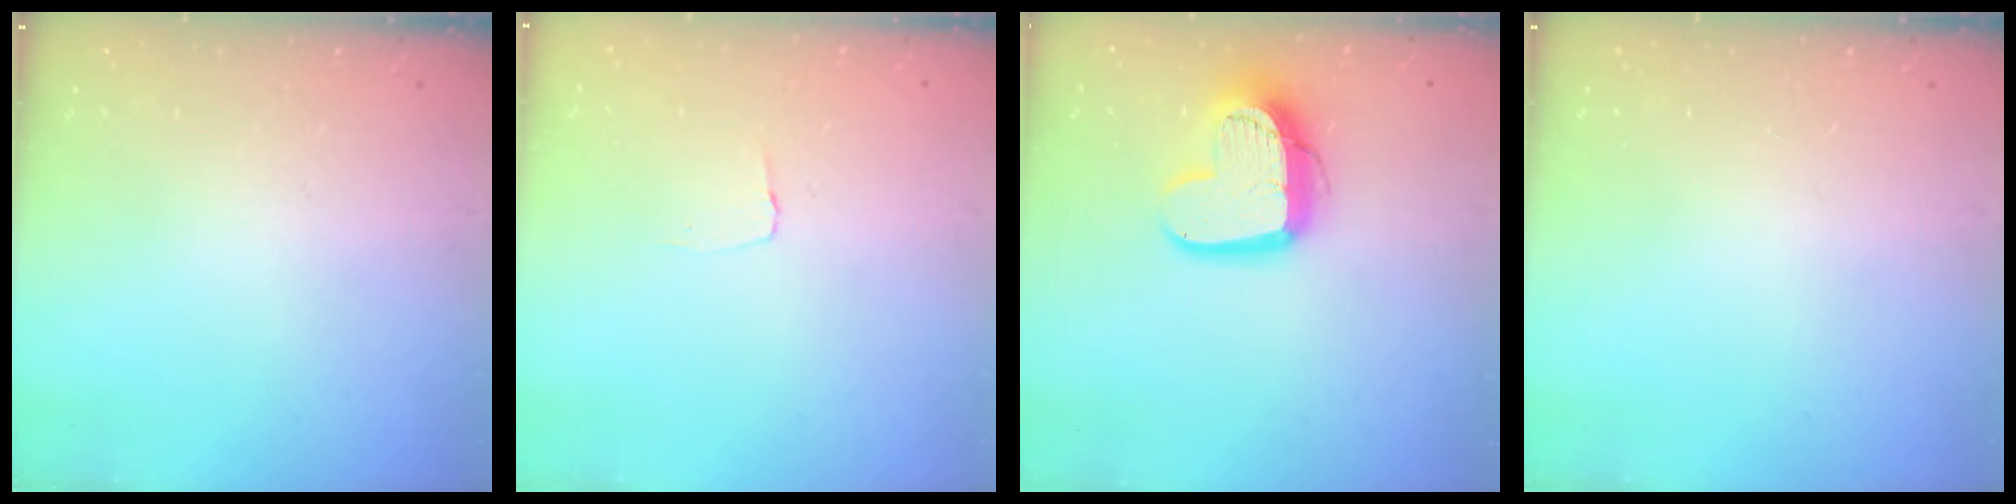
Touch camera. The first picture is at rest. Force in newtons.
{"total": 2.9, "press": 2.8, "slide": 0.3}
{"total": 14.6, "press": 14.6, "slide": 1.1}
{"total": 0.0}